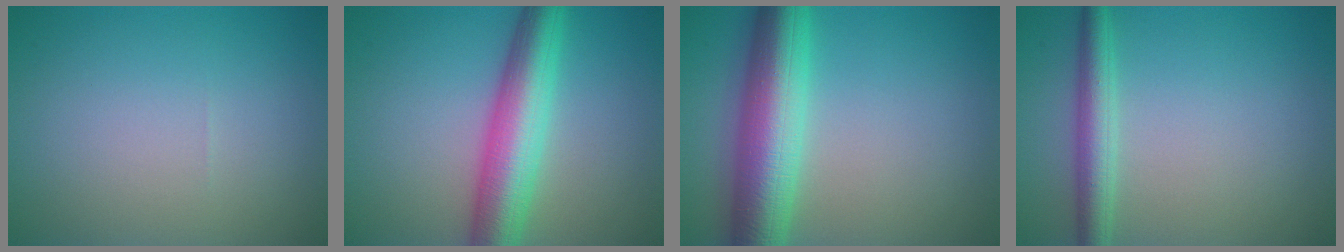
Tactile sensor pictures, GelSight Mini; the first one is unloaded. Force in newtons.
{"total": 7.4, "press": 7.4, "slide": 0.1}
{"total": 8.9, "press": 8.9, "slide": 0.1}
{"total": 3.2, "press": 3.2, "slide": 0.2}